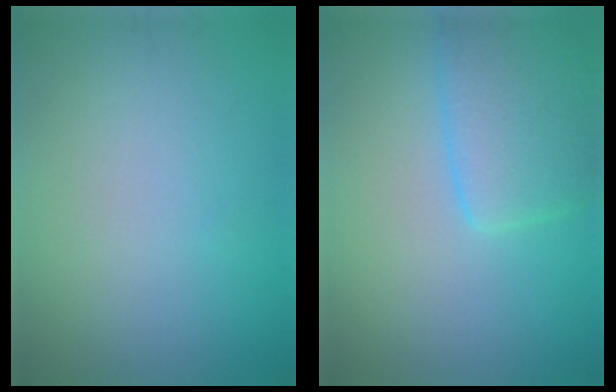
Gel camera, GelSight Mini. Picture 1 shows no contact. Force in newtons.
{"total": 4.6, "press": 4.6, "slide": 0.5}